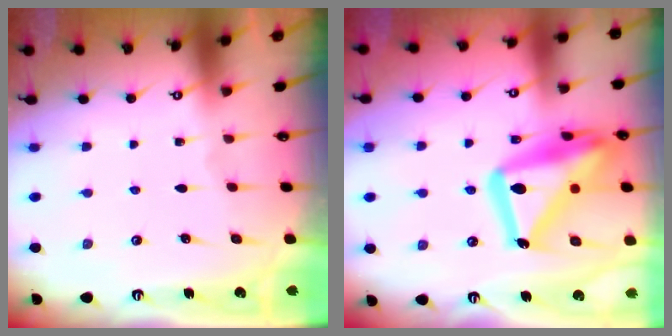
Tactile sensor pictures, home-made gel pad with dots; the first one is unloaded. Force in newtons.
{"total": 23.4, "press": 23.3, "slide": 2.2}